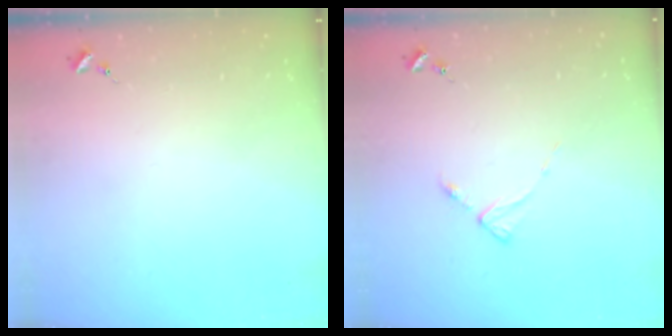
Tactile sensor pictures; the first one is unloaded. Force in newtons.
{"total": 2.7, "press": 2.7, "slide": 0.4}